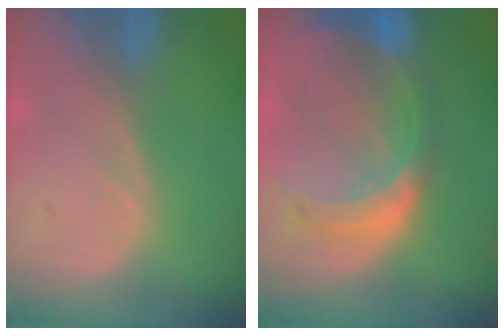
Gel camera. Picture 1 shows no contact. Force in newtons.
{"total": 7.8, "press": 6.9, "slide": 3.6}